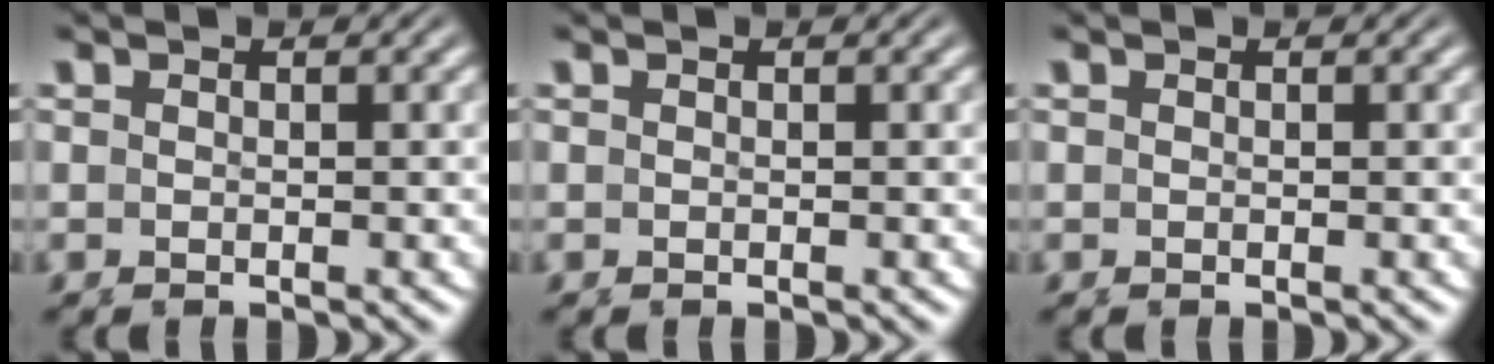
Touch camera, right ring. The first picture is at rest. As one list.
[{"total": 0.0}, {"total": 0.0}]